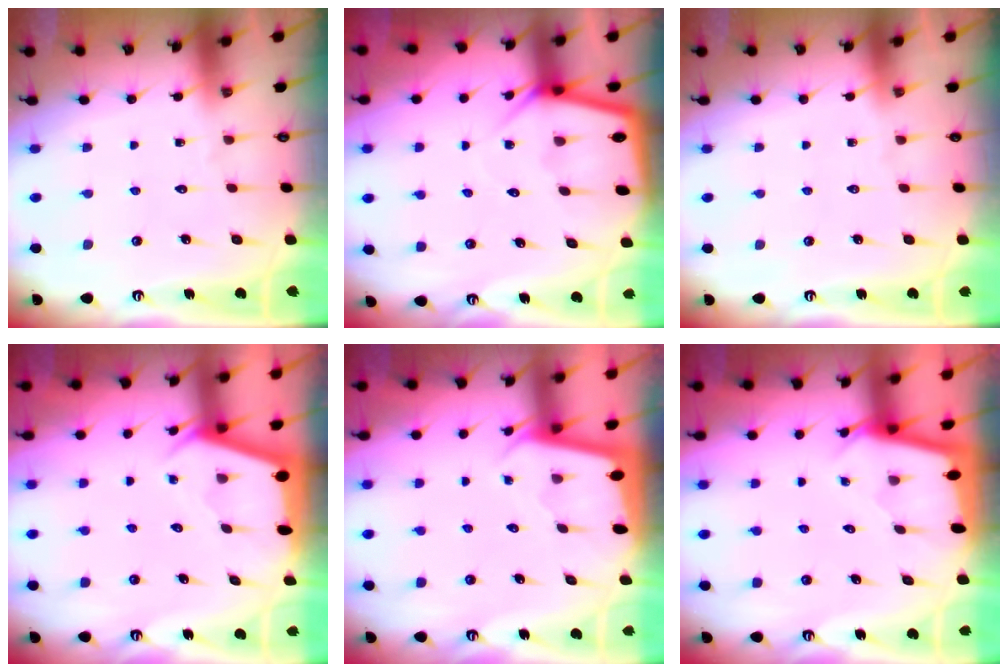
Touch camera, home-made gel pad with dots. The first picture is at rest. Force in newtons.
{"total": 4.0, "press": 4.0, "slide": 0.4}
{"total": 0.0}
{"total": 2.2, "press": 2.2, "slide": 0.3}
{"total": 1.8, "press": 1.8, "slide": 0.1}
{"total": 2.1, "press": 2.1, "slide": 0.1}